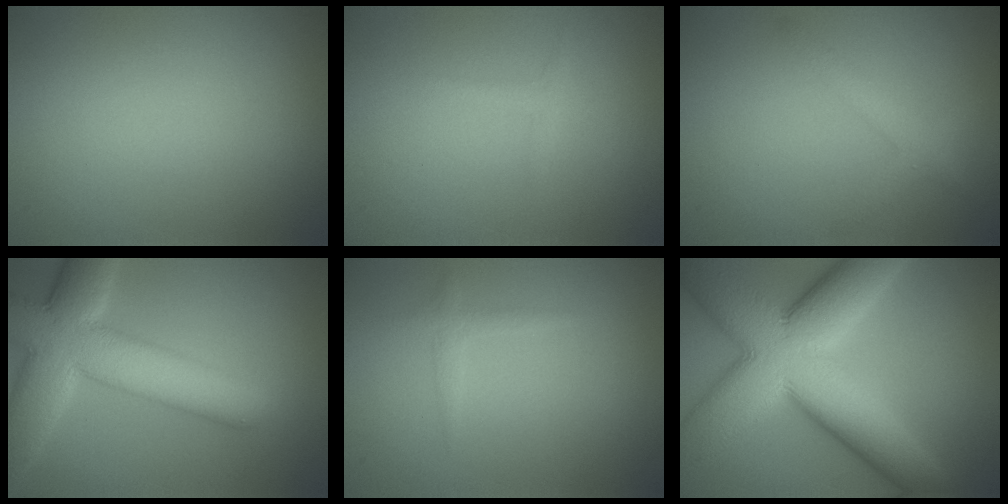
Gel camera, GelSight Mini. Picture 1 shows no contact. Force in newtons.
{"total": 0.8, "press": 0.8, "slide": 0.1}
{"total": 2.2, "press": 2.2, "slide": 0.0}
{"total": 10.6, "press": 10.5, "slide": 0.9}
{"total": 1.1, "press": 1.1, "slide": 0.0}
{"total": 14.6, "press": 14.6, "slide": 0.5}